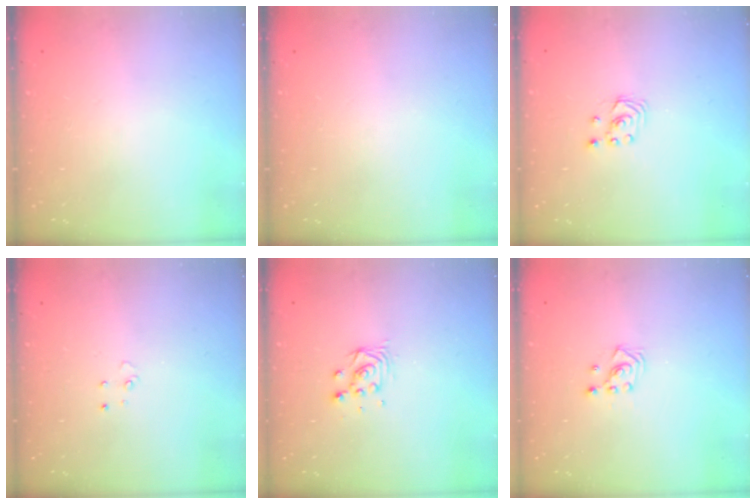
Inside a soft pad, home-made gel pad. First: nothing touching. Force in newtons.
{"total": 0.0}
{"total": 1.9, "press": 1.9, "slide": 0.2}
{"total": 2.7, "press": 2.7, "slide": 0.2}
{"total": 4.0, "press": 4.0, "slide": 0.2}
{"total": 3.2, "press": 3.2, "slide": 0.4}